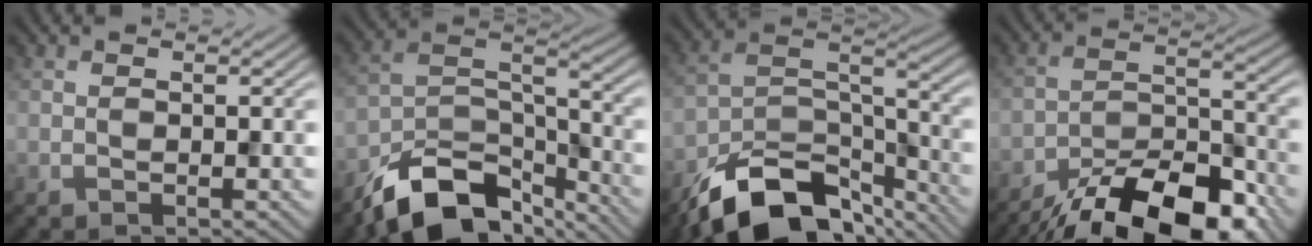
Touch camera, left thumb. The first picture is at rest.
{"total": 12.7, "force": [-9.7, 5.2, 6.3], "torque": [-0.112, -0.006, -0.181]}
{"total": 14.5, "force": [-11.0, 6.2, 7.0], "torque": [-0.138, -0.008, -0.189]}
{"total": 16.5, "force": [-13.0, 5.5, 8.4], "torque": [-0.146, -0.028, -0.202]}